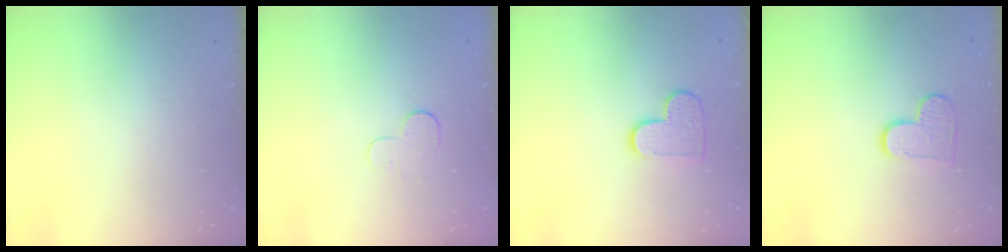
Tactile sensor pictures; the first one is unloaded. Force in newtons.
{"total": 6.0, "press": 6.0, "slide": 0.5}
{"total": 9.2, "press": 9.2, "slide": 0.2}
{"total": 8.1, "press": 8.1, "slide": 0.1}